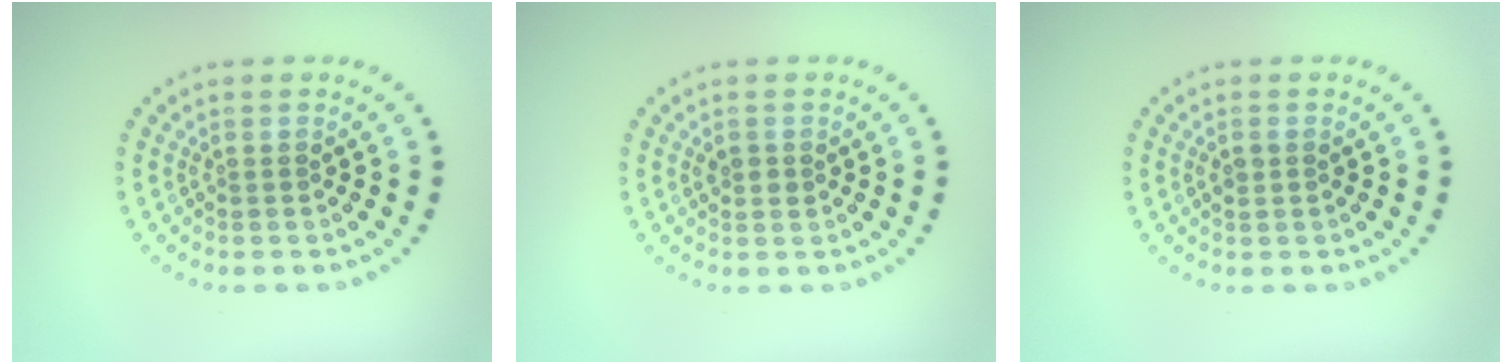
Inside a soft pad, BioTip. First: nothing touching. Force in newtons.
{"total": 1.0, "press": 1.0, "slide": 0.1}
{"total": 0.9, "press": 0.9, "slide": 0.3}